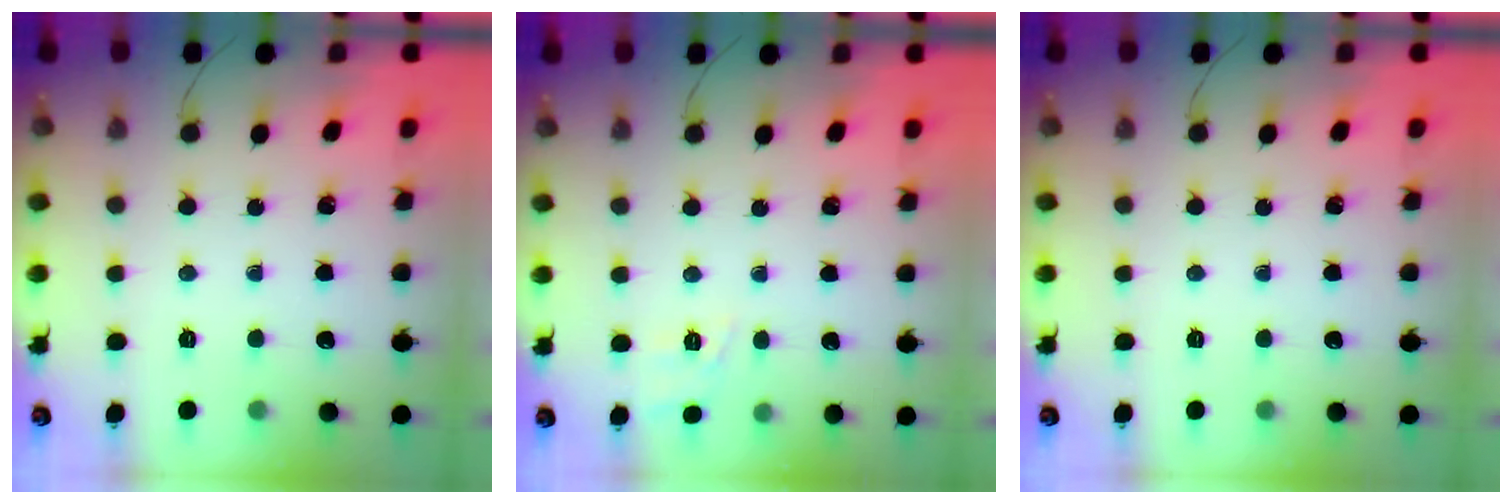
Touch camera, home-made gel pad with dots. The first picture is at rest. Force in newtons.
{"total": 2.9, "press": 2.3, "slide": 1.8}
{"total": 0.0}